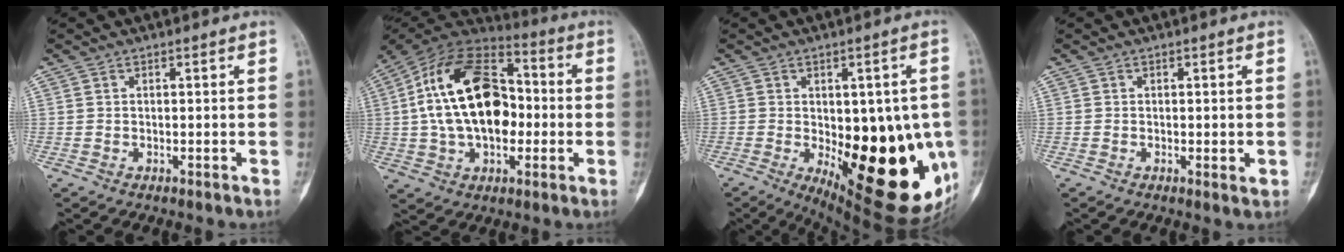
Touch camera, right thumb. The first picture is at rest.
{"total": 22.8, "force": [0.6, 14.2, 17.8], "torque": [-0.298, 0.032, 0.006]}
{"total": 26.3, "force": [-6.1, 11.1, 23.1], "torque": [-0.235, -0.020, -0.053]}
{"total": 1.9, "force": [-0.3, 0.8, 1.8], "torque": [-0.019, -0.003, -0.003]}